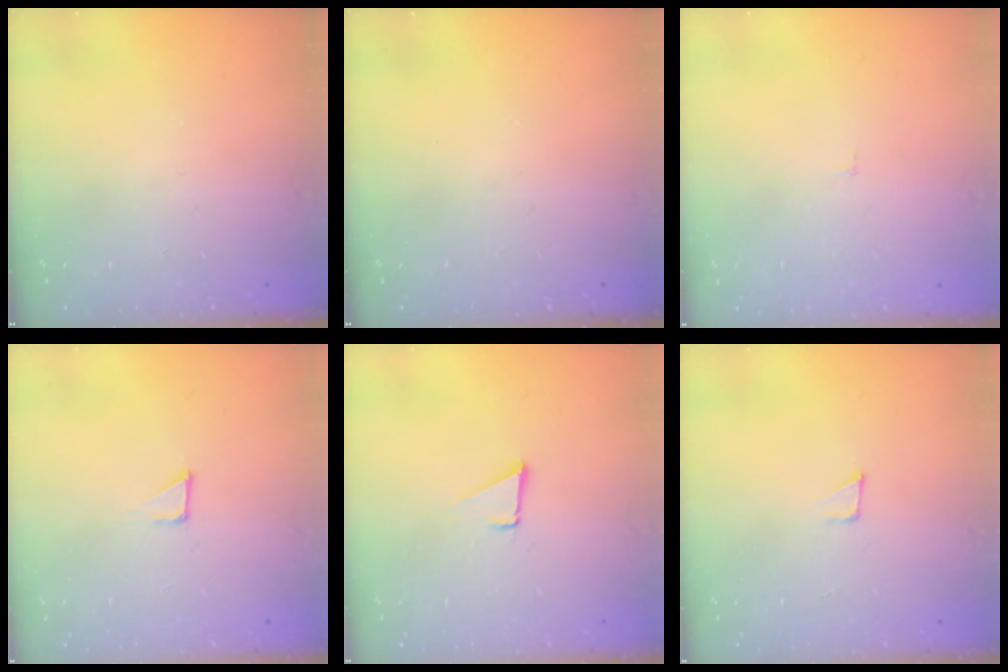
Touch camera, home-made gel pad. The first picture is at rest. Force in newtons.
{"total": 0.0}
{"total": 1.6, "press": 1.6, "slide": 0.1}
{"total": 2.7, "press": 2.7, "slide": 0.3}
{"total": 1.6, "press": 1.5, "slide": 0.1}
{"total": 4.3, "press": 4.2, "slide": 0.3}